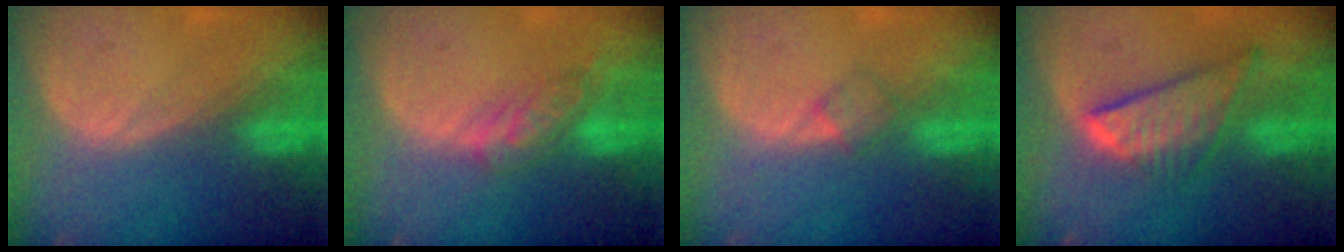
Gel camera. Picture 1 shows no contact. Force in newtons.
{"total": 5.5, "press": 5.0, "slide": 2.4}
{"total": 2.0, "press": 2.0, "slide": 0.2}
{"total": 8.7, "press": 7.5, "slide": 4.4}